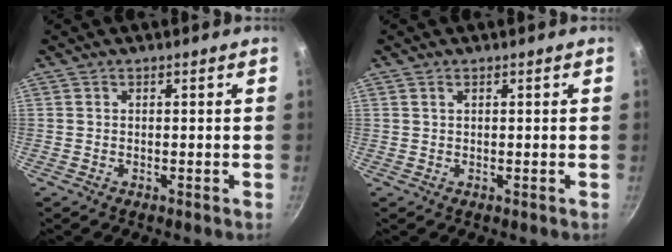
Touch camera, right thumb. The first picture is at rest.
{"total": 0.6, "force": [0.3, 0.3, 0.4], "torque": [-0.007, 0.002, 0.006]}